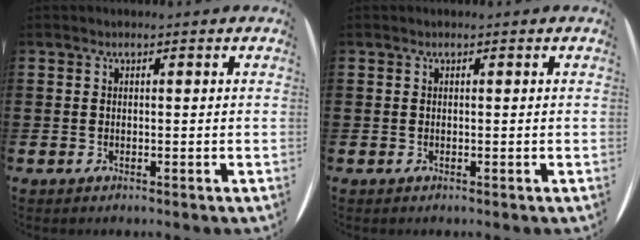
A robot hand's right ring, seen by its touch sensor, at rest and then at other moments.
{"total": 0.0}